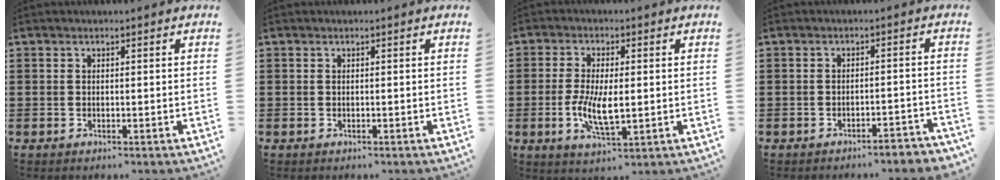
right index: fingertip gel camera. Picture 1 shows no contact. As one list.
[{"total": 0.0}, {"total": 7.3, "force": [-0.9, 3.0, 6.7], "torque": [-0.143, -0.005, -0.020]}, {"total": 2.4, "force": [-2.3, -0.1, 0.7], "torque": [-0.016, 0.000, -0.048]}]